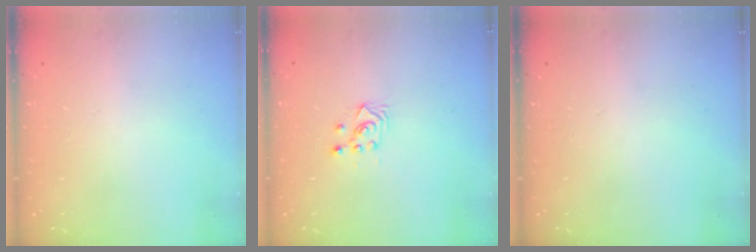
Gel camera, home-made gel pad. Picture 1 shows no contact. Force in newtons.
{"total": 2.6, "press": 2.6, "slide": 0.3}
{"total": 0.0}